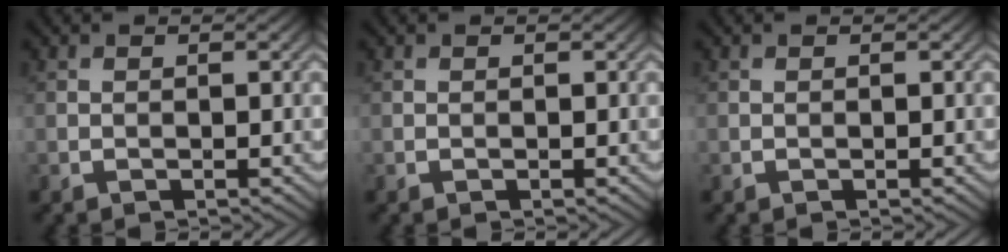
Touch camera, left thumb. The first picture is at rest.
{"total": 0.0}
{"total": 0.0}